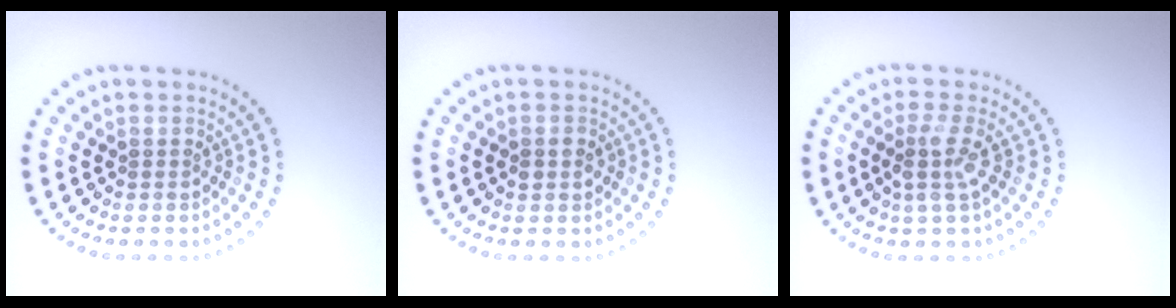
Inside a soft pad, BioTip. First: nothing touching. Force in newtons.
{"total": 1.7, "press": 1.6, "slide": 0.2}
{"total": 2.5, "press": 1.8, "slide": 1.7}